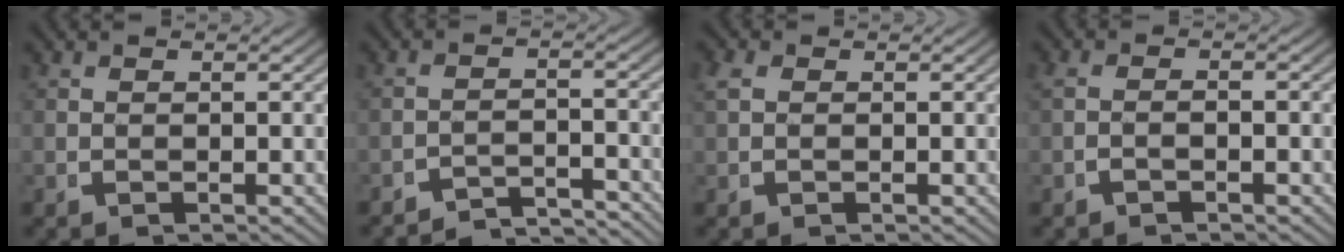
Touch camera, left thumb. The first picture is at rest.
{"total": 5.0, "force": [-4.7, 1.1, 1.1], "torque": [-0.002, -0.016, -0.079]}
{"total": 0.8, "force": [0.2, 0.7, 0.4], "torque": [-0.016, -0.004, 0.007]}
{"total": 1.1, "force": [-0.8, 0.5, 0.5], "torque": [-0.016, 0.001, -0.015]}